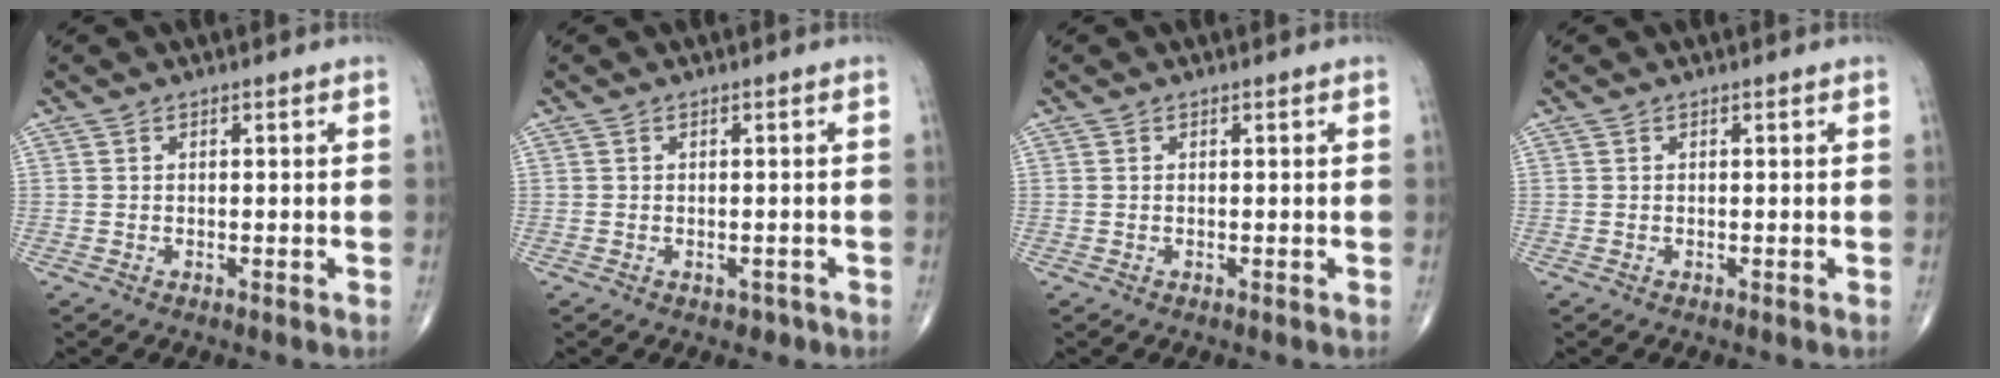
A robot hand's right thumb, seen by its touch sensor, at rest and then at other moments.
{"total": 1.1, "force": [-0.6, 0.9, 0.3], "torque": [0.003, 0.004, -0.007]}
{"total": 0.0}
{"total": 0.0}